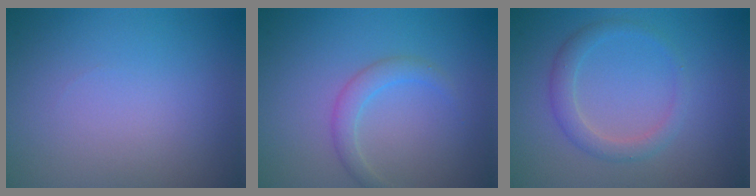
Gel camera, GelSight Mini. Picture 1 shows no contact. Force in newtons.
{"total": 1.8, "press": 1.8, "slide": 0.1}
{"total": 2.2, "press": 2.2, "slide": 0.1}